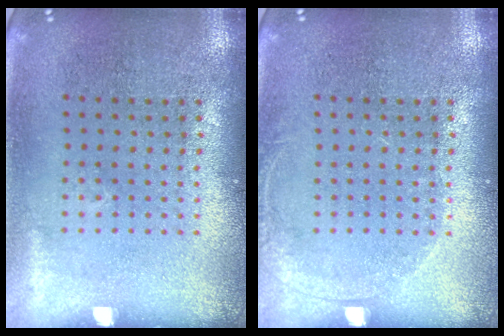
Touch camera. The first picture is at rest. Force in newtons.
{"total": 0.9, "press": 0.8, "slide": 0.2}